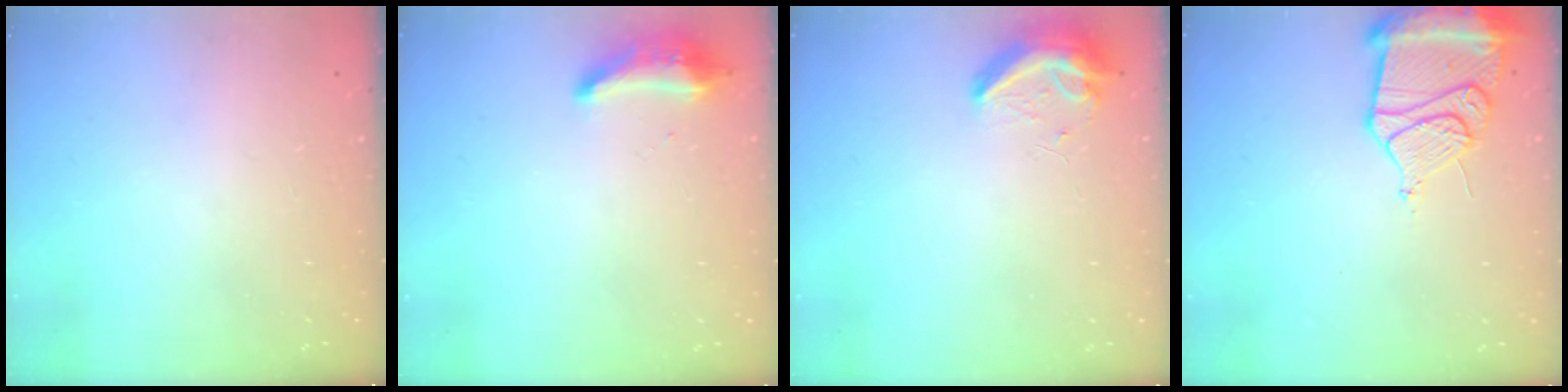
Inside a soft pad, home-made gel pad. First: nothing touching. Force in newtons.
{"total": 9.2, "press": 9.2, "slide": 0.7}
{"total": 8.6, "press": 8.5, "slide": 1.0}
{"total": 15.7, "press": 15.6, "slide": 1.5}